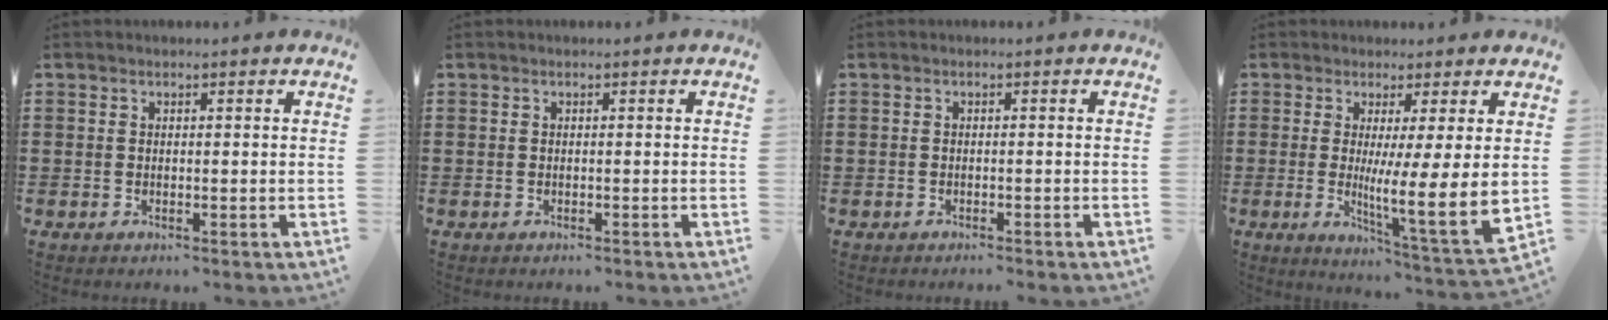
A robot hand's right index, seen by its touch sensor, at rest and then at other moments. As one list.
[{"total": 0.0}, {"total": 0.7, "force": [-0.7, 0.0, 0.1], "torque": [-0.003, -0.002, -0.013]}, {"total": 8.2, "force": [2.1, 0.3, 7.9], "torque": [-0.120, -0.047, 0.038]}]